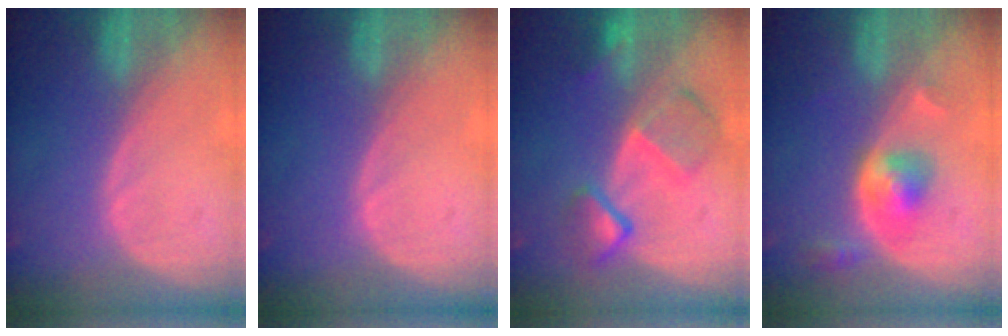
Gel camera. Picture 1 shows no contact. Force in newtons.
{"total": 0.0}
{"total": 7.4, "press": 6.8, "slide": 2.8}
{"total": 5.2, "press": 4.8, "slide": 2.0}